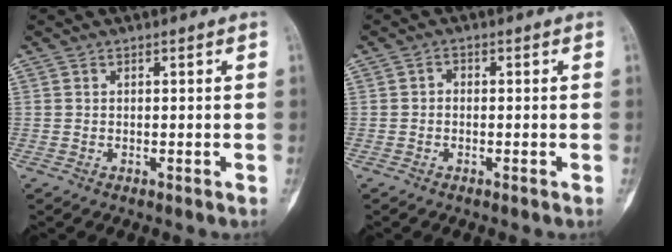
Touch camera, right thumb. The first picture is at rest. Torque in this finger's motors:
{"motor_torque": [-0.10, 0.56, 0.25, -0.11, -0.04]}